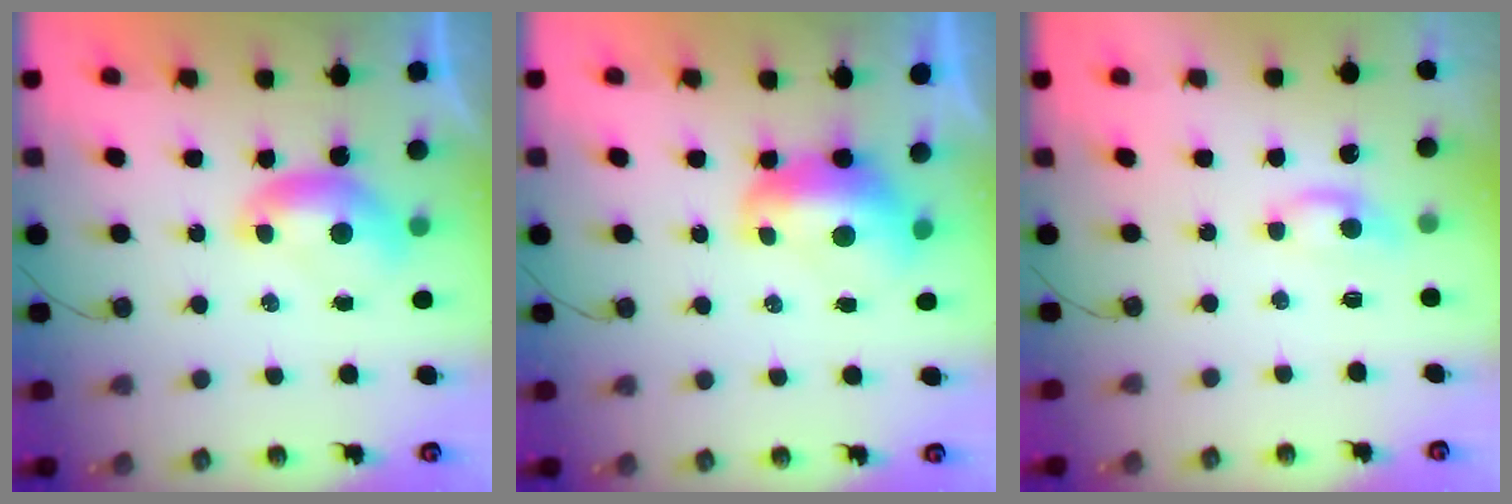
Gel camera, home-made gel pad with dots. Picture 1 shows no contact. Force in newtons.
{"total": 2.4, "press": 2.2, "slide": 0.8}
{"total": 0.9, "press": 0.7, "slide": 0.6}